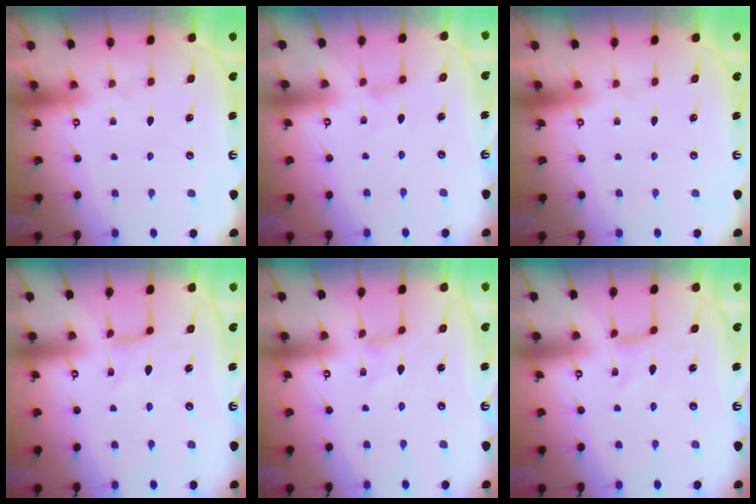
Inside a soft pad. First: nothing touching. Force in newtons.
{"total": 0.6, "press": 0.5, "slide": 0.3}
{"total": 0.0}
{"total": 1.6, "press": 1.6, "slide": 0.1}
{"total": 0.0}
{"total": 0.0}